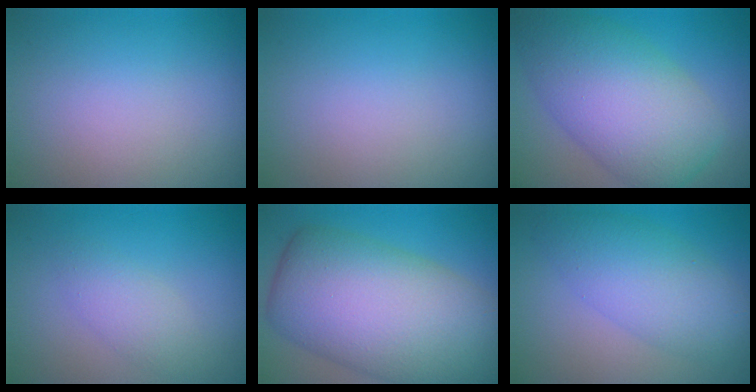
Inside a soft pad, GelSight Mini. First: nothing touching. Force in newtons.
{"total": 0.0}
{"total": 9.3, "press": 9.3, "slide": 0.6}
{"total": 2.0, "press": 2.0, "slide": 0.0}
{"total": 13.5, "press": 13.5, "slide": 0.6}
{"total": 5.5, "press": 5.5, "slide": 0.3}